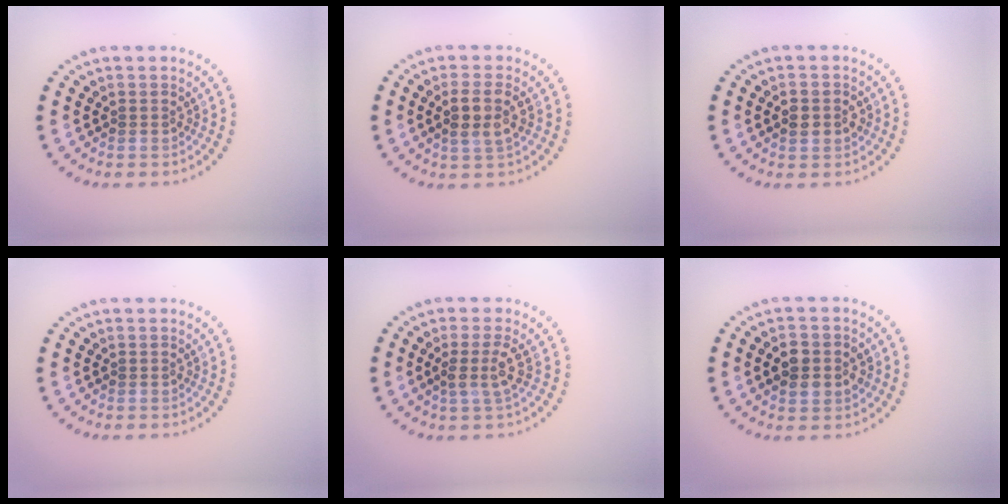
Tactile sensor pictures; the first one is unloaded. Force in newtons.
{"total": 2.6, "press": 2.4, "slide": 1.1}
{"total": 2.7, "press": 2.7, "slide": 0.2}
{"total": 0.0}
{"total": 2.2, "press": 1.6, "slide": 1.5}
{"total": 3.8, "press": 3.8, "slide": 0.3}